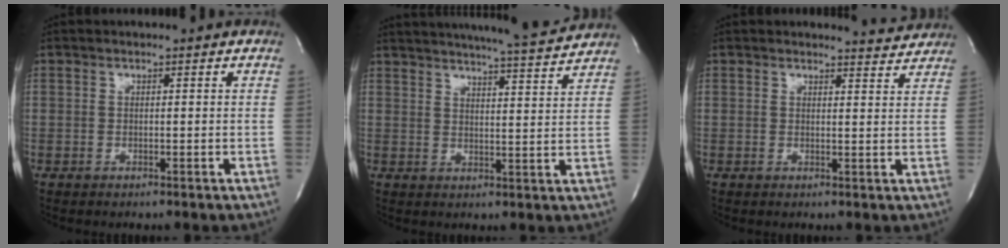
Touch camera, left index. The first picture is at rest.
{"total": 15.7, "force": [14.6, 0.1, 5.7], "torque": [-0.096, -0.021, 0.193]}
{"total": 3.1, "force": [3.1, -0.1, -0.5], "torque": [-0.004, -0.017, 0.028]}